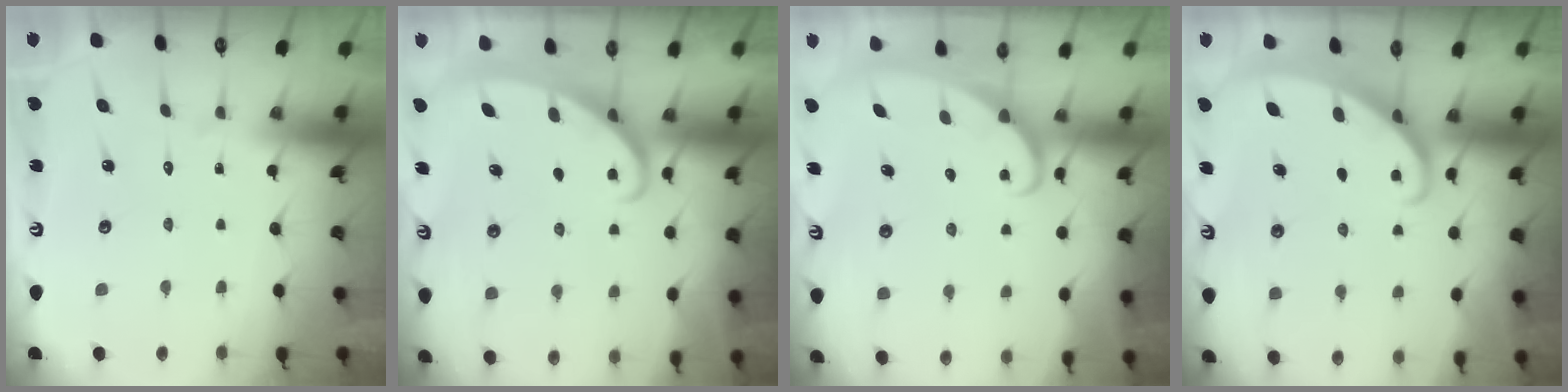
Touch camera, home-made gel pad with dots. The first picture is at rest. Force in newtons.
{"total": 2.5, "press": 2.5, "slide": 0.4}
{"total": 2.6, "press": 2.6, "slide": 0.3}
{"total": 2.0, "press": 2.0, "slide": 0.3}